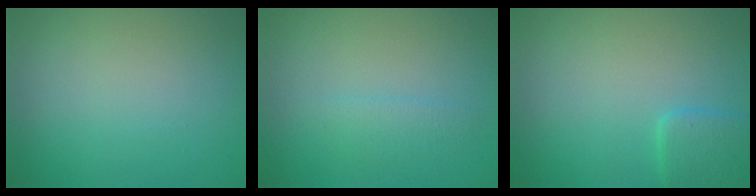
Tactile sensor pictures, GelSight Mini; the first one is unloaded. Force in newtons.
{"total": 1.2, "press": 1.2, "slide": 0.1}
{"total": 2.1, "press": 2.1, "slide": 0.1}